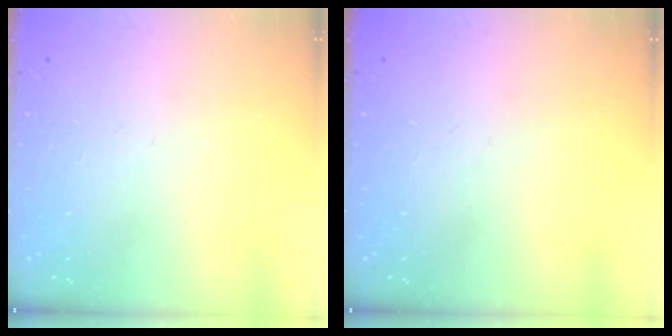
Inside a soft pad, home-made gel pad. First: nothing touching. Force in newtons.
{"total": 0.0}